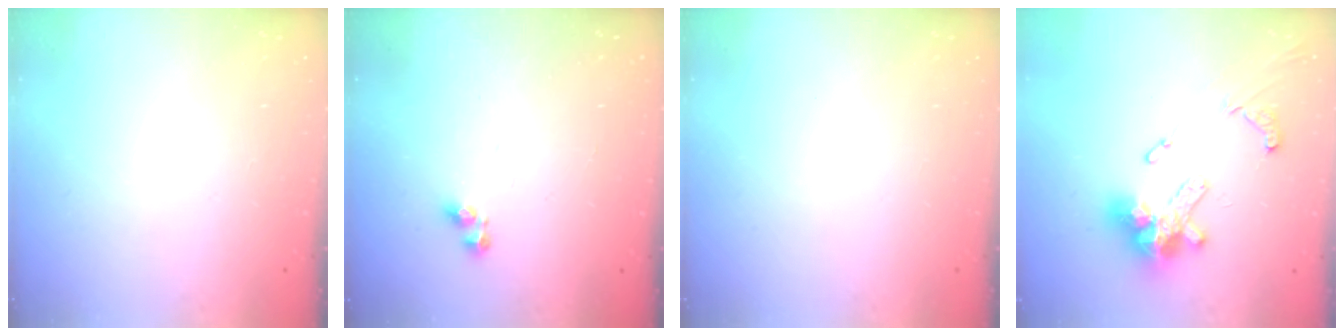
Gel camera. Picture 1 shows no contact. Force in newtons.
{"total": 4.4, "press": 4.4, "slide": 0.4}
{"total": 0.0}
{"total": 15.9, "press": 15.8, "slide": 2.0}